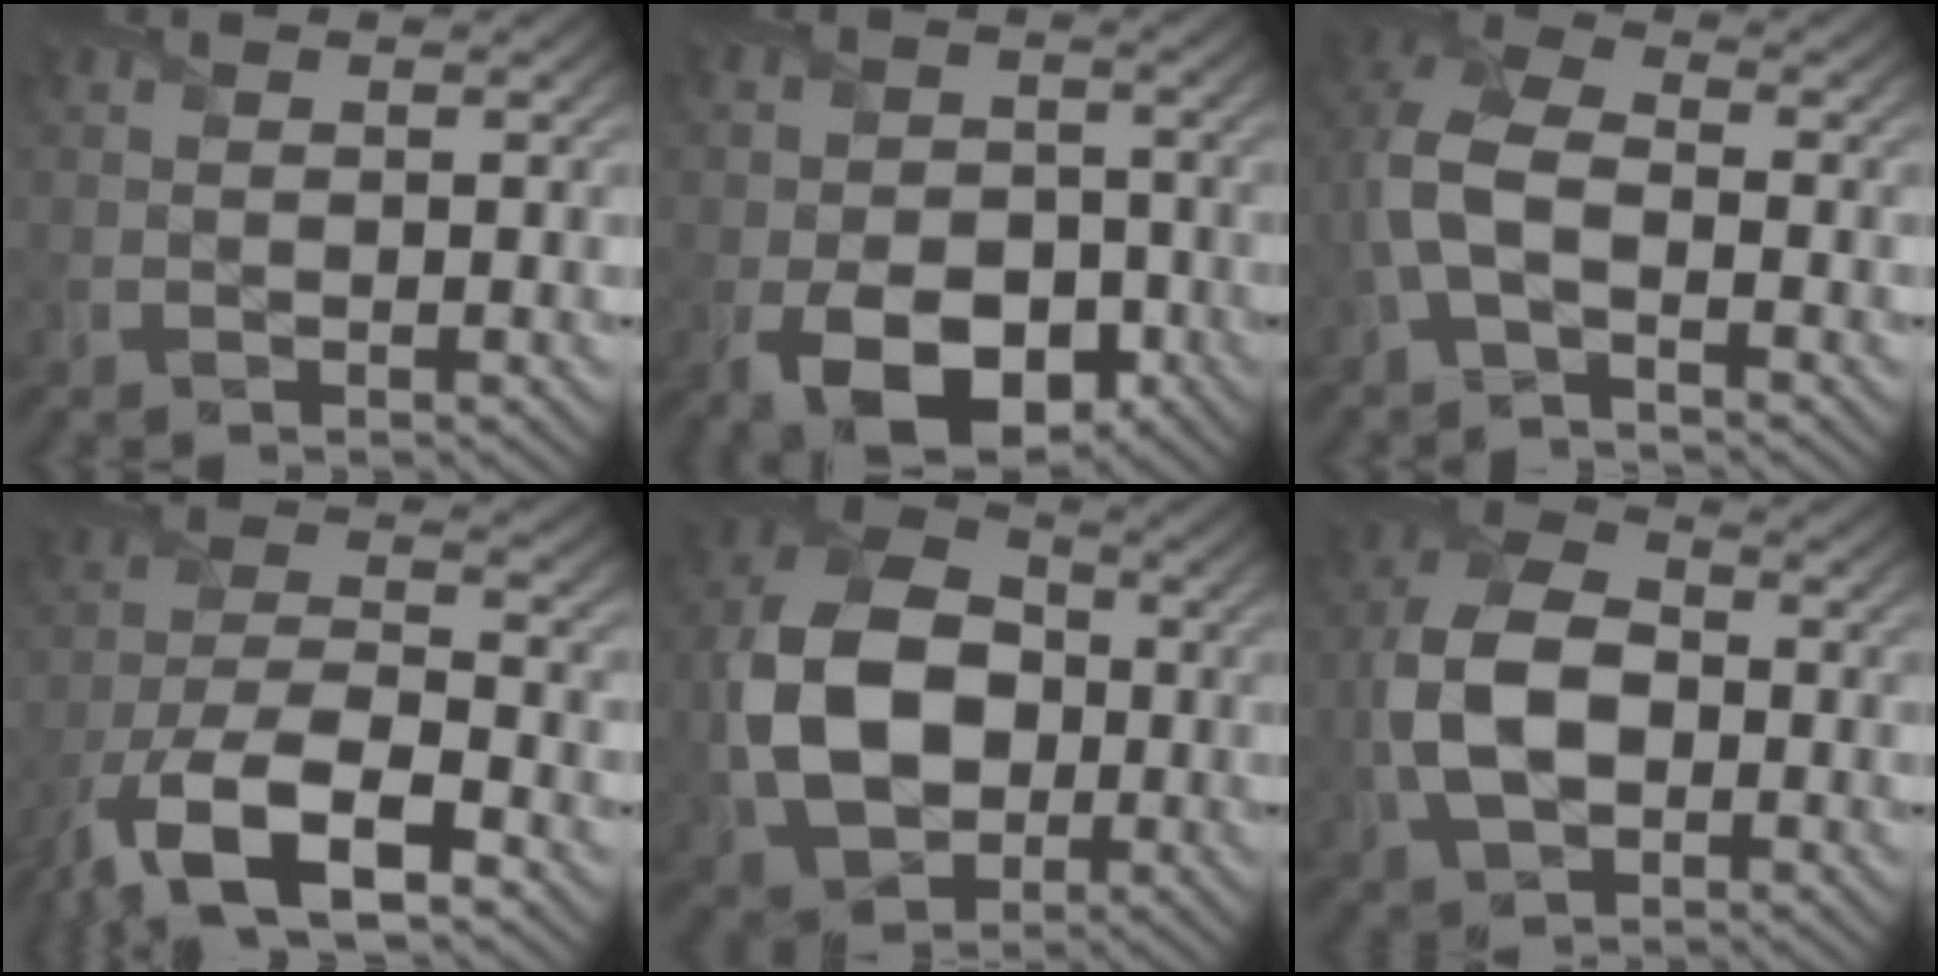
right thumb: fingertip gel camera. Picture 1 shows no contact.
{"total": 10.1, "force": [-4.1, 6.5, 6.5], "torque": [-0.124, -0.027, -0.062]}
{"total": 7.0, "force": [-1.9, 3.7, 5.6], "torque": [-0.143, 0.009, -0.051]}
{"total": 12.6, "force": [-7.8, 4.5, 8.8], "torque": [-0.180, -0.009, -0.165]}
{"total": 13.3, "force": [-1.6, 9.7, 9.0], "torque": [-0.205, -0.003, -0.033]}
{"total": 9.4, "force": [-1.6, 5.9, 7.1], "torque": [-0.167, 0.001, -0.036]}